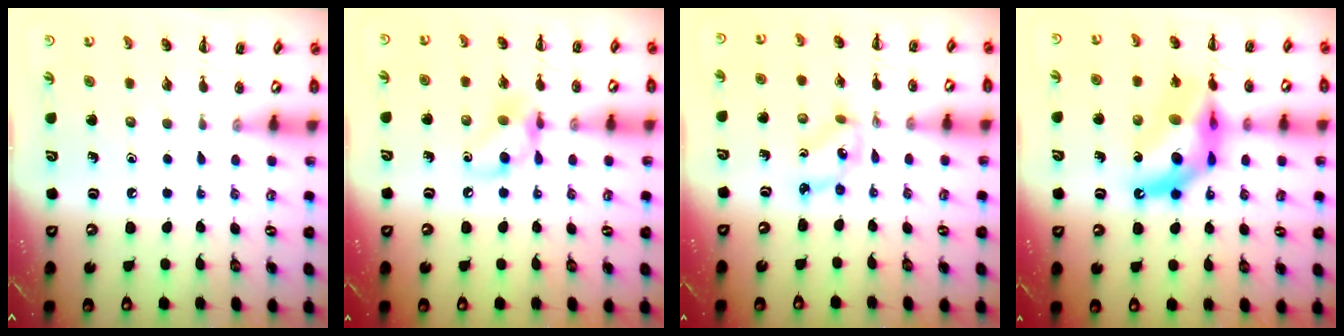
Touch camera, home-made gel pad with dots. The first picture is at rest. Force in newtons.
{"total": 9.5, "press": 9.5, "slide": 0.8}
{"total": 3.3, "press": 3.2, "slide": 0.8}
{"total": 15.1, "press": 14.6, "slide": 3.8}